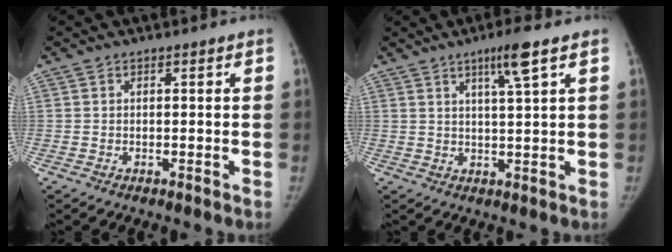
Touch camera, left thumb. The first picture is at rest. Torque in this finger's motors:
{"motor_torque": [0.85, 0.11, 0.59, -0.40, 0.17]}